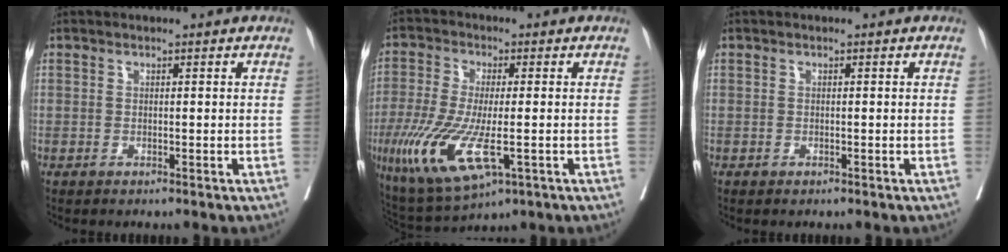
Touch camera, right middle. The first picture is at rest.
{"total": 12.9, "force": [-4.2, 3.6, 11.7], "torque": [-0.240, -0.037, -0.065]}
{"total": 0.0}